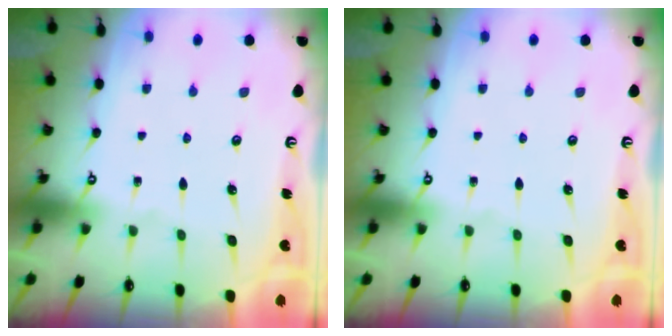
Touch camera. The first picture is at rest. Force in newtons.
{"total": 0.0}